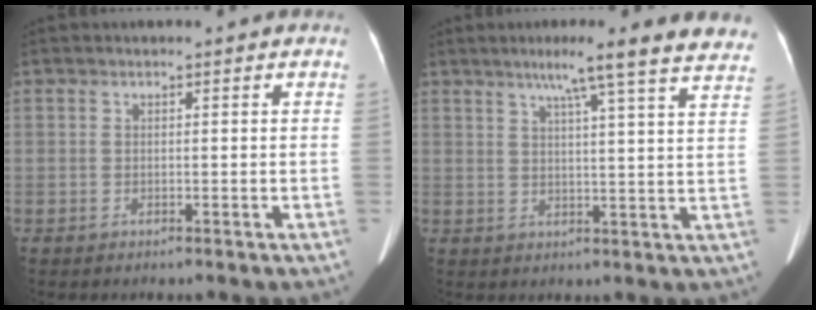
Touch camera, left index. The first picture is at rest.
{"total": 16.1, "force": [13.1, -0.4, 9.4], "torque": [-0.130, 0.001, 0.151]}